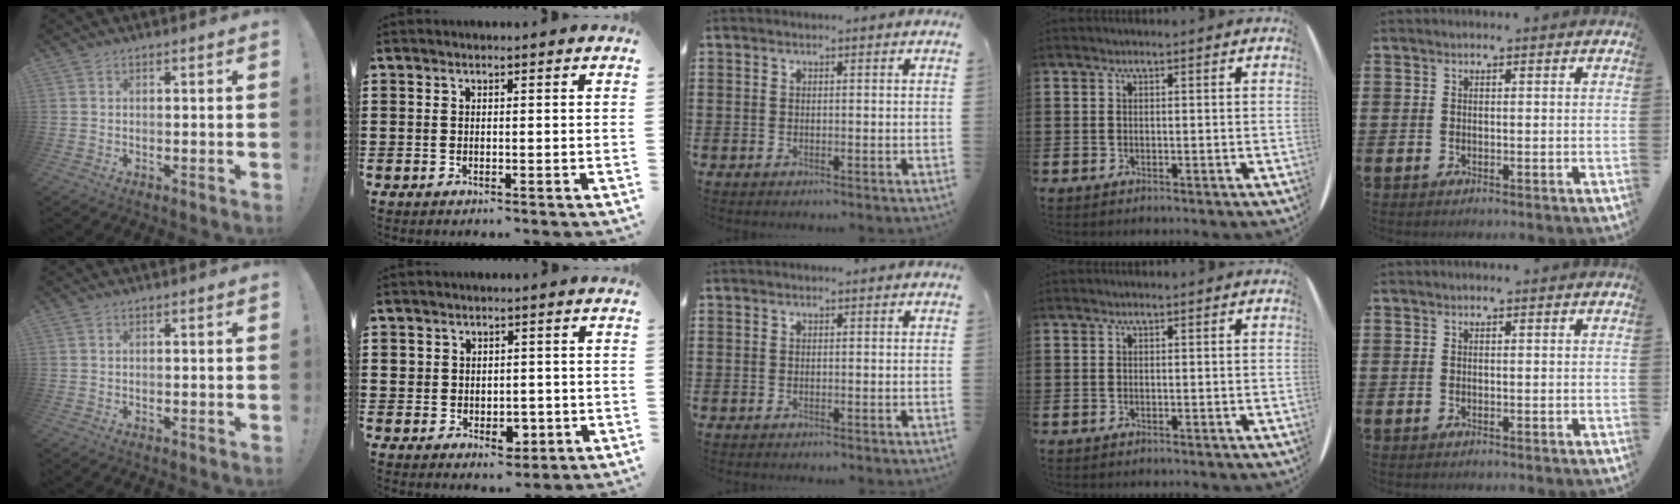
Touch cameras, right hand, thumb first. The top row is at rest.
{"index": {"total": 3.2, "force": [0.3, 3.0, 1.2], "torque": [-0.026, 0.006, 0.002]}}